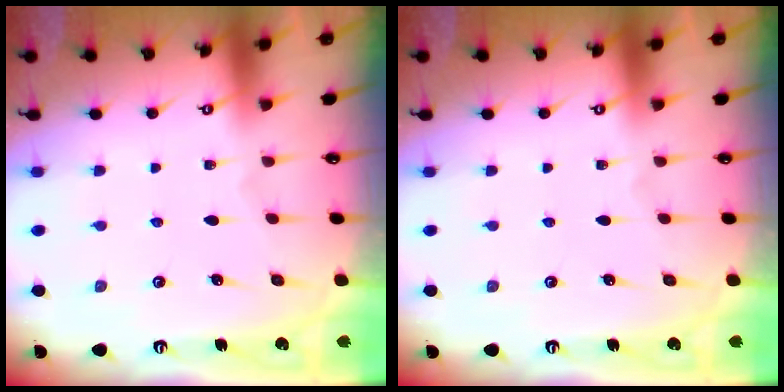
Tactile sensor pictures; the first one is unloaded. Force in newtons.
{"total": 0.0}